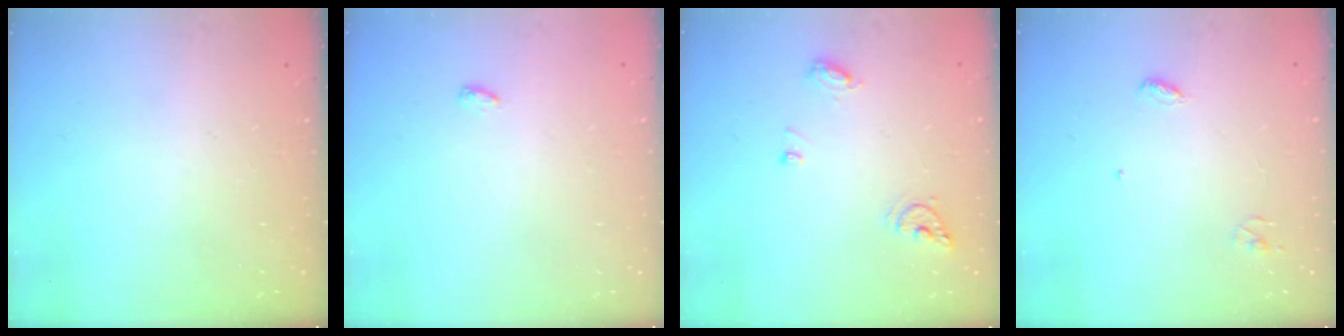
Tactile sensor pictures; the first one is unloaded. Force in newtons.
{"total": 6.4, "press": 3.3, "slide": 5.5}
{"total": 7.4, "press": 7.3, "slide": 0.9}
{"total": 3.8, "press": 3.7, "slide": 0.4}